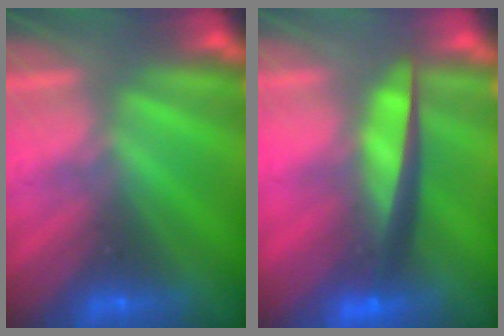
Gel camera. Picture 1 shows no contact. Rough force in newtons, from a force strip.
{"total": 7.1}